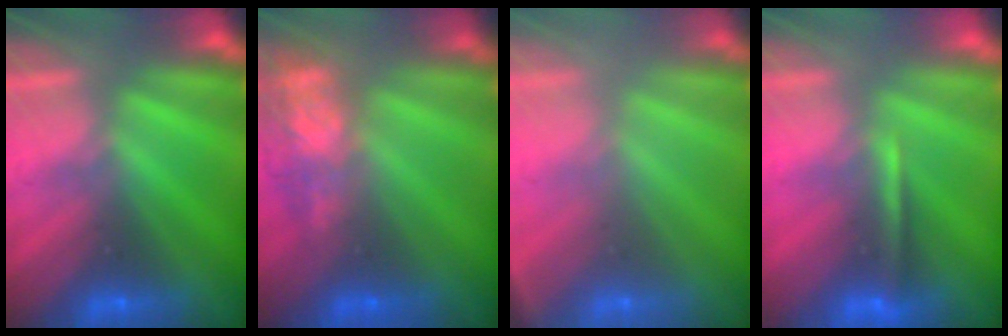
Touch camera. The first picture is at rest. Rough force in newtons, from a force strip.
{"total": 7.6}
{"total": 2.4}
{"total": 1.3}